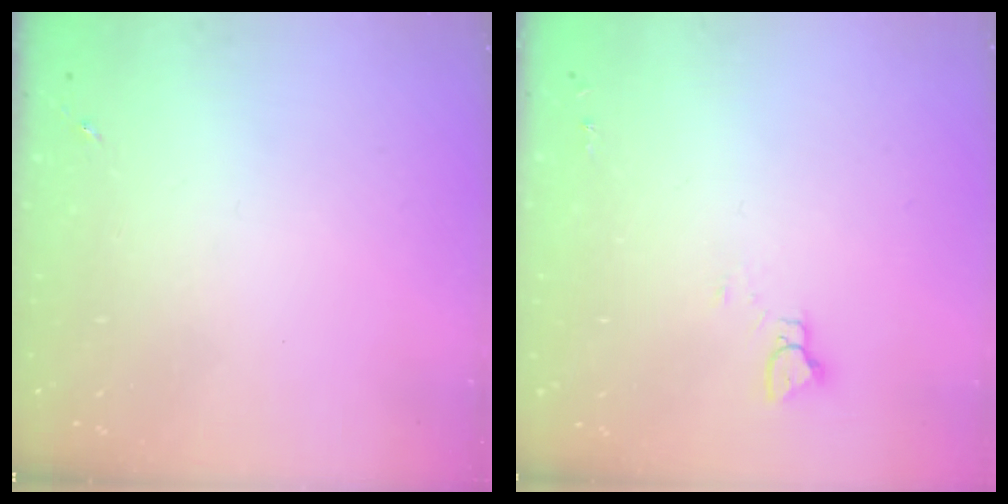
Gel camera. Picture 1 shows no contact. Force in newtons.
{"total": 3.6, "press": 3.6, "slide": 0.3}